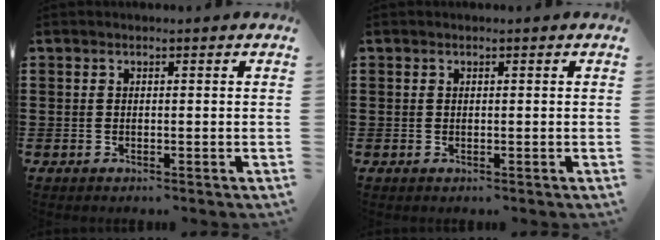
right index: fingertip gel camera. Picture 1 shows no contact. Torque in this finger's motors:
{"motor_torque": [0.25, 0.35, 0.03, -0.01]}